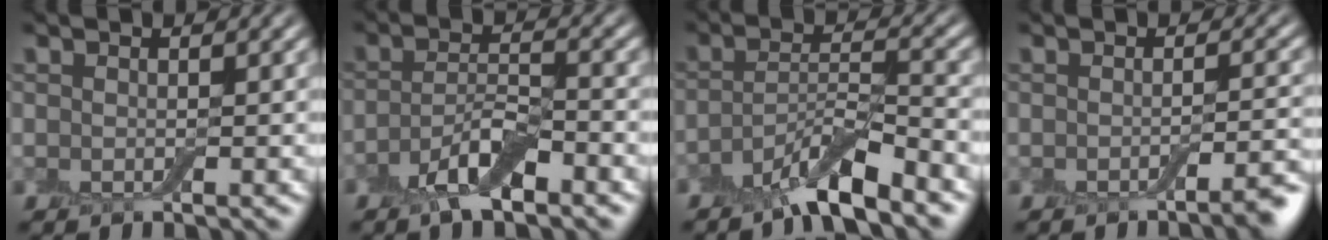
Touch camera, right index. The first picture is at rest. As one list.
[{"total": 4.4, "force": [-2.7, 1.4, 3.2], "torque": [-0.061, 0.001, -0.055]}, {"total": 5.7, "force": [-4.1, 1.3, 3.7], "torque": [-0.065, -0.003, -0.081]}, {"total": 2.6, "force": [-1.5, 0.5, 2.0], "torque": [-0.021, 0.004, -0.030]}]